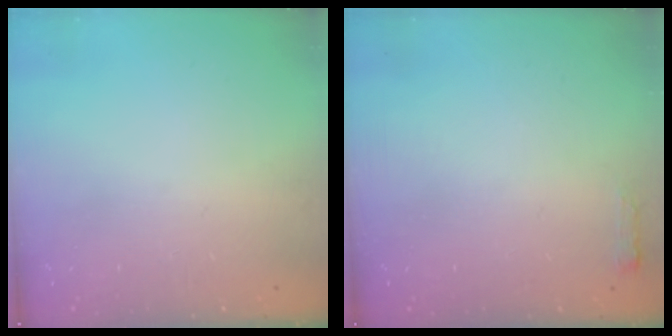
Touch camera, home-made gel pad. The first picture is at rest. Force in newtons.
{"total": 2.7, "press": 2.6, "slide": 0.5}